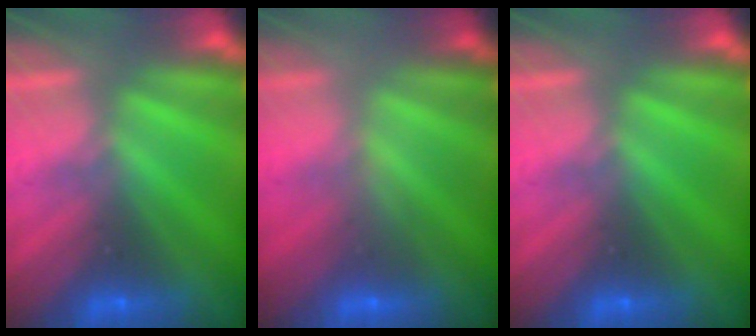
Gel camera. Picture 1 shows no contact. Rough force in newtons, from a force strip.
{"total": 2.2}
{"total": 0.0}